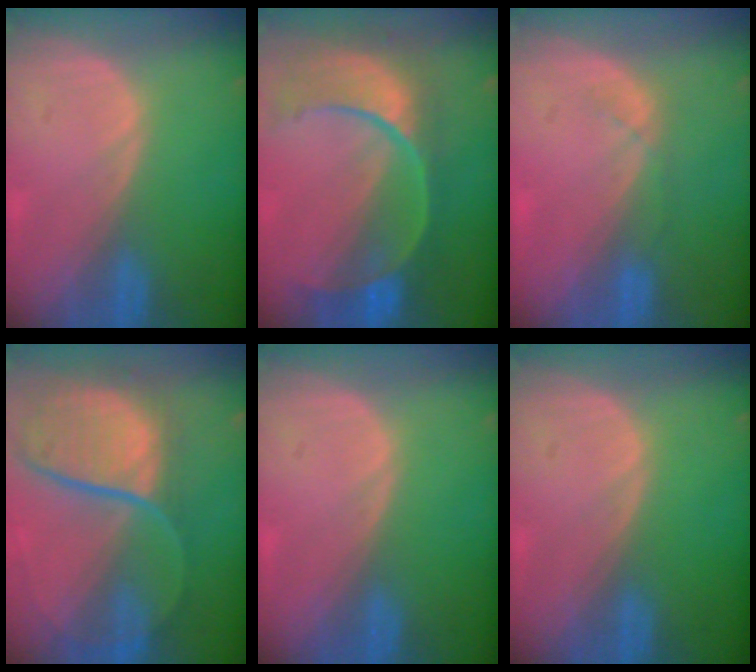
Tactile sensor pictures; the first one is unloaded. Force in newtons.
{"total": 11.3, "press": 9.5, "slide": 6.1}
{"total": 2.1, "press": 1.9, "slide": 0.9}
{"total": 12.0, "press": 9.9, "slide": 6.7}
{"total": 0.0}
{"total": 0.0}